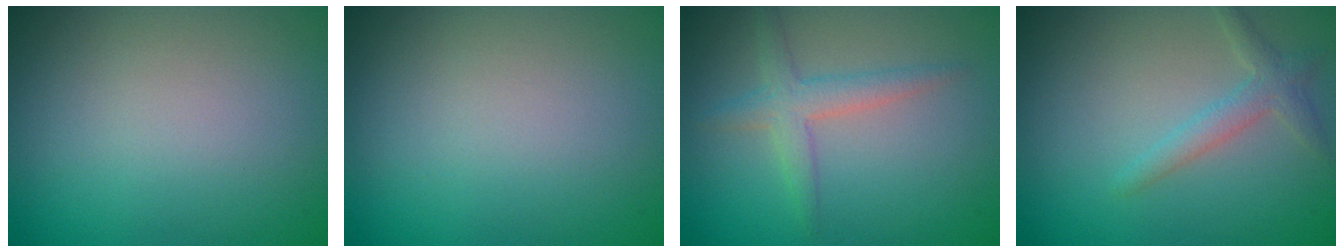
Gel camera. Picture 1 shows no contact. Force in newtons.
{"total": 0.0}
{"total": 2.4, "press": 2.4, "slide": 0.1}
{"total": 1.9, "press": 1.9, "slide": 0.1}